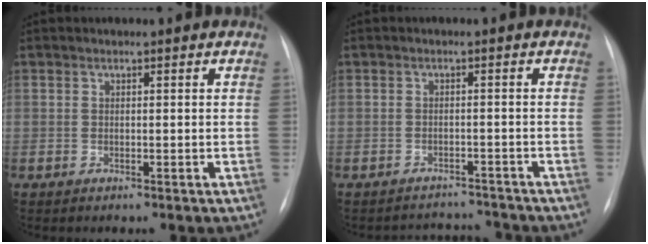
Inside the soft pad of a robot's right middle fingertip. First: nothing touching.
{"total": 4.8, "force": [-4.7, 0.7, -1.0], "torque": [0.012, 0.015, -0.064]}